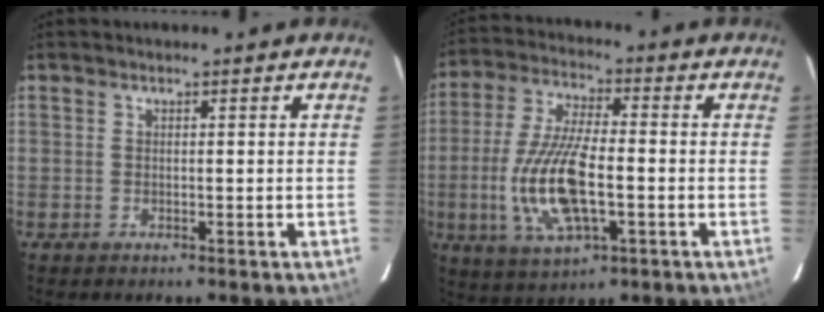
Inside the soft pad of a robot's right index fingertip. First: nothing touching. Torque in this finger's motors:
{"motor_torque": [2.14, 0.00, 1.05, 0.20]}